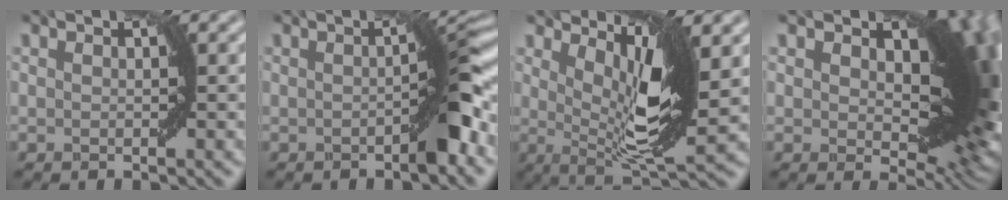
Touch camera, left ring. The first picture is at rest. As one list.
[{"total": 3.5, "force": [-1.1, 0.4, 3.3], "torque": [-0.043, 0.012, -0.021]}, {"total": 7.4, "force": [2.8, 2.1, 6.5], "torque": [-0.105, -0.011, 0.055]}, {"total": 15.6, "force": [3.3, 8.7, 12.5], "torque": [-0.158, -0.011, 0.063]}]